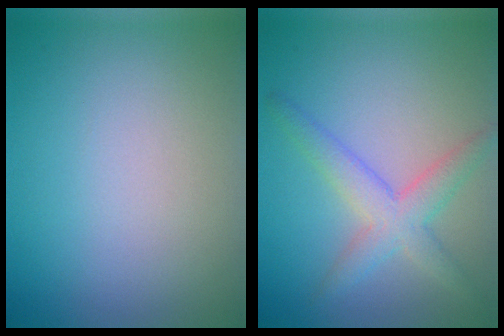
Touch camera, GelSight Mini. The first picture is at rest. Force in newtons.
{"total": 3.7, "press": 3.7, "slide": 0.1}